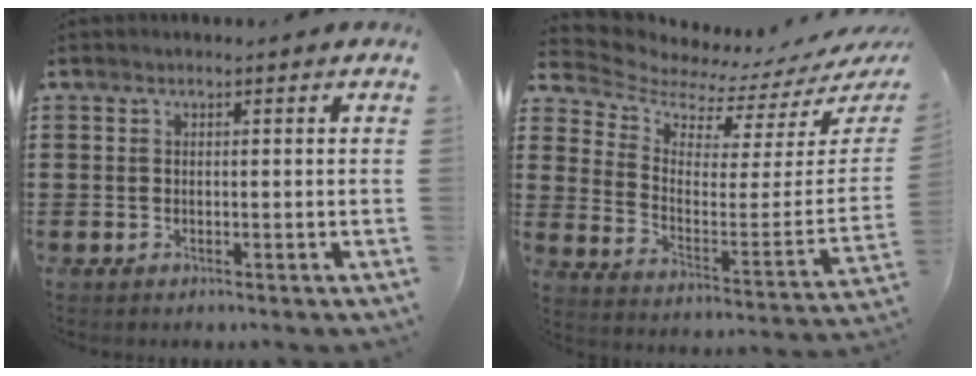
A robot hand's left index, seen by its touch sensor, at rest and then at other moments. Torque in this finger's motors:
{"motor_torque": [1.11, -1.03, -0.09, -0.06]}